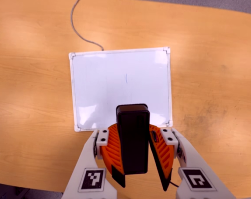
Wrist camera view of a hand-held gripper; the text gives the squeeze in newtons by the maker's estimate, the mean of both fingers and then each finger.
{"total": 8.6, "left": 9.6, "right": 7.7}